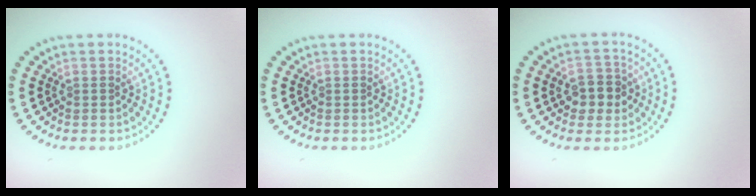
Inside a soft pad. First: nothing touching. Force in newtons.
{"total": 0.0}
{"total": 2.8, "press": 2.8, "slide": 0.4}